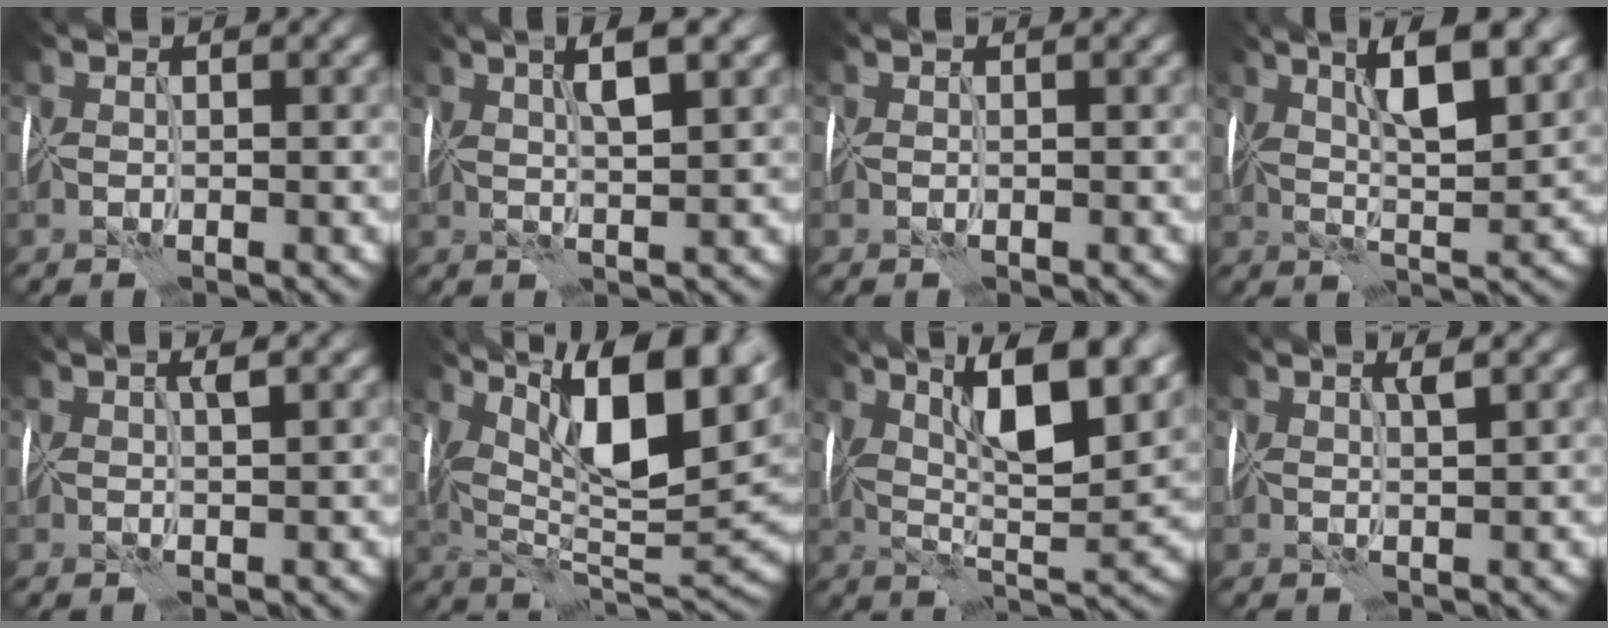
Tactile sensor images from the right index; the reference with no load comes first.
{"total": 3.7, "force": [2.1, 0.2, 3.1], "torque": [-0.047, 0.015, 0.028]}
{"total": 0.0}
{"total": 7.3, "force": [3.1, 1.9, 6.3], "torque": [-0.100, 0.009, 0.049]}
{"total": 1.2, "force": [0.8, -0.2, 0.8], "torque": [-0.009, 0.008, 0.013]}
{"total": 13.8, "force": [5.5, 5.5, 11.3], "torque": [-0.185, 0.013, 0.089]}
{"total": 10.6, "force": [4.6, 3.4, 9.0], "torque": [-0.142, 0.002, 0.075]}
{"total": 1.3, "force": [1.0, -0.6, 0.6], "torque": [-0.007, 0.007, 0.015]}